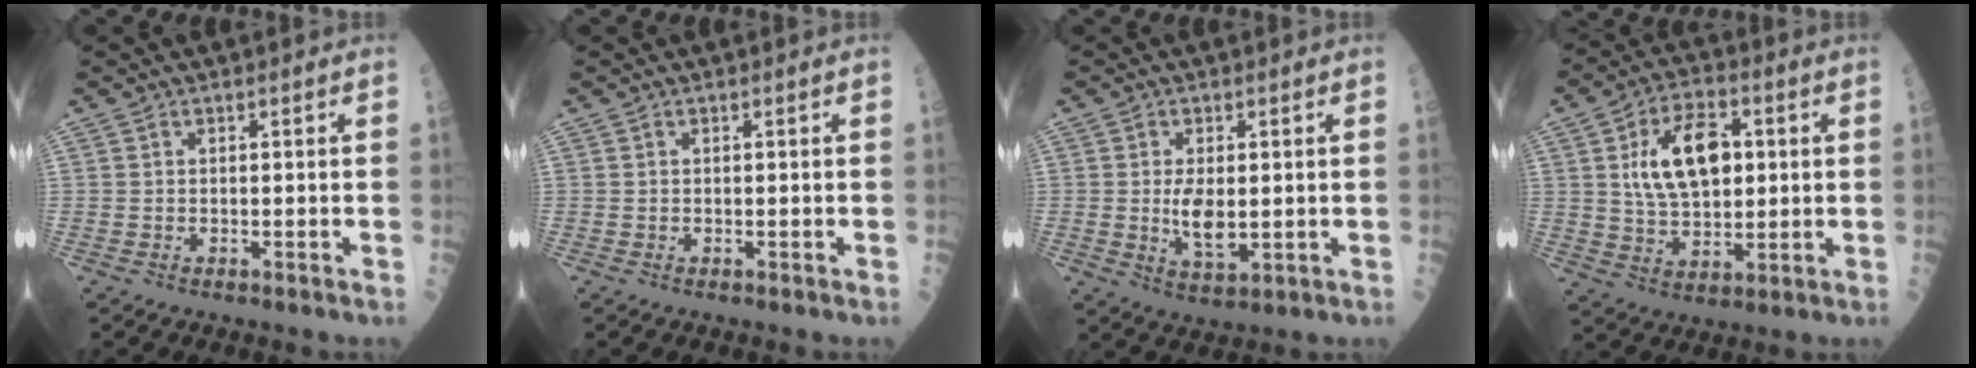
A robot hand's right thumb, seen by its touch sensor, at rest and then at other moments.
{"total": 0.0}
{"total": 6.1, "force": [0.2, 2.9, 5.3], "torque": [-0.087, -0.012, 0.010]}
{"total": 13.9, "force": [2.7, 7.9, 11.1], "torque": [-0.170, 0.001, 0.048]}